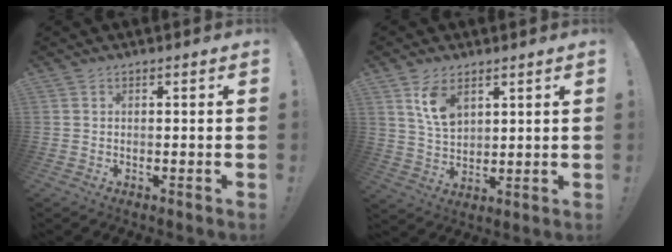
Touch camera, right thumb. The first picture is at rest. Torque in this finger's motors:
{"motor_torque": [0.02, 0.09, 0.24, 0.14, 0.02]}